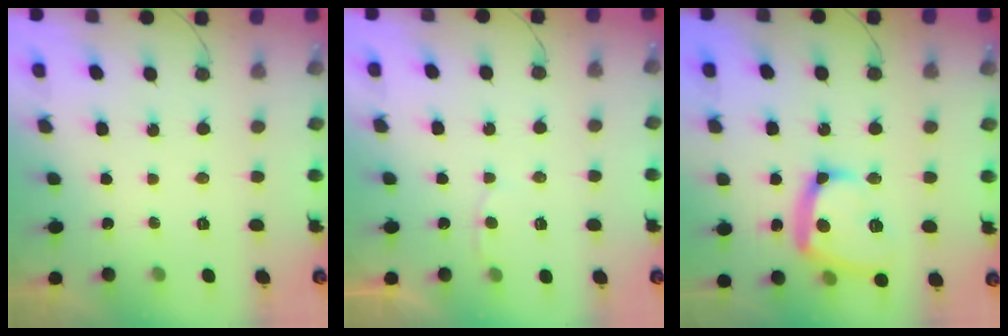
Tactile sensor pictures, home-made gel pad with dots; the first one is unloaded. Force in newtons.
{"total": 3.2, "press": 3.2, "slide": 0.4}
{"total": 16.0, "press": 15.9, "slide": 1.5}